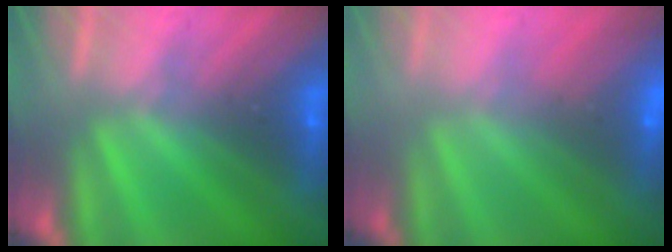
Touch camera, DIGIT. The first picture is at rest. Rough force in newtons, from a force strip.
{"total": 2.5}